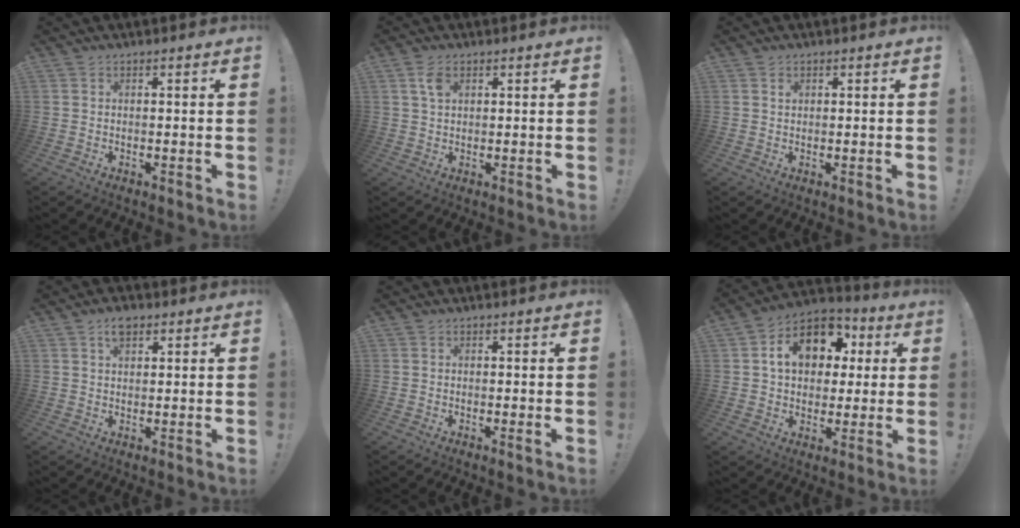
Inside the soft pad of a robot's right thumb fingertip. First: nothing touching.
{"total": 3.9, "force": [1.7, 2.1, 2.8], "torque": [-0.048, -0.001, 0.029]}
{"total": 0.7, "force": [0.4, 0.6, 0.0], "torque": [0.002, -0.001, 0.009]}
{"total": 4.0, "force": [2.2, 2.3, 2.4], "torque": [-0.045, 0.001, 0.040]}
{"total": 1.0, "force": [0.1, -0.1, 1.0], "torque": [-0.018, -0.001, 0.002]}
{"total": 15.0, "force": [4.5, 11.1, 9.0], "torque": [-0.137, -0.004, 0.085]}